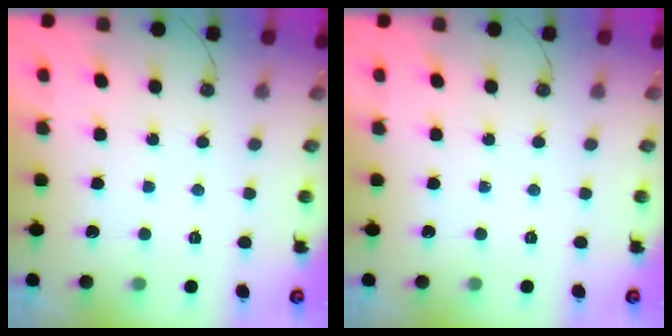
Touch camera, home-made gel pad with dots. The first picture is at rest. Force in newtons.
{"total": 0.0}